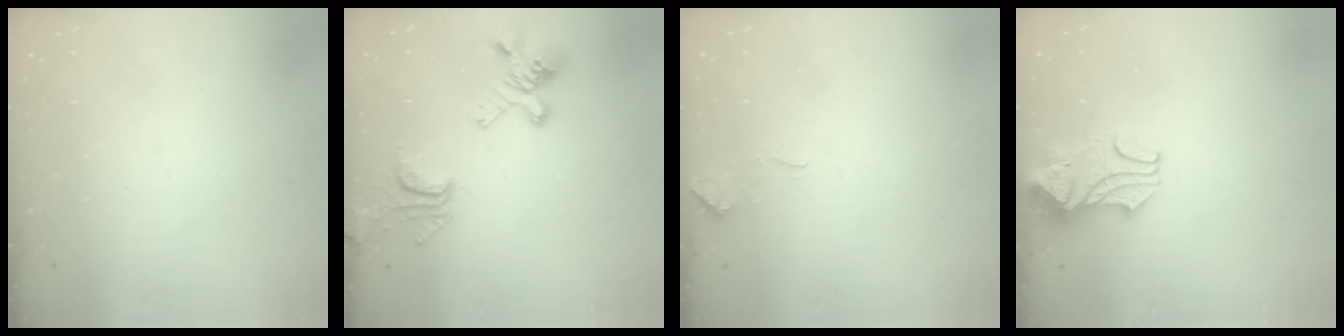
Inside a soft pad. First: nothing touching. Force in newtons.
{"total": 6.5, "press": 6.1, "slide": 2.1}
{"total": 3.6, "press": 3.5, "slide": 0.5}
{"total": 2.1, "press": 2.0, "slide": 0.8}